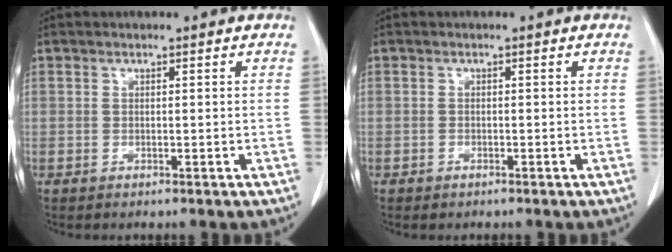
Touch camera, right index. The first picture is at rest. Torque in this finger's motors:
{"motor_torque": [0.16, -0.13, 0.01, -0.01]}